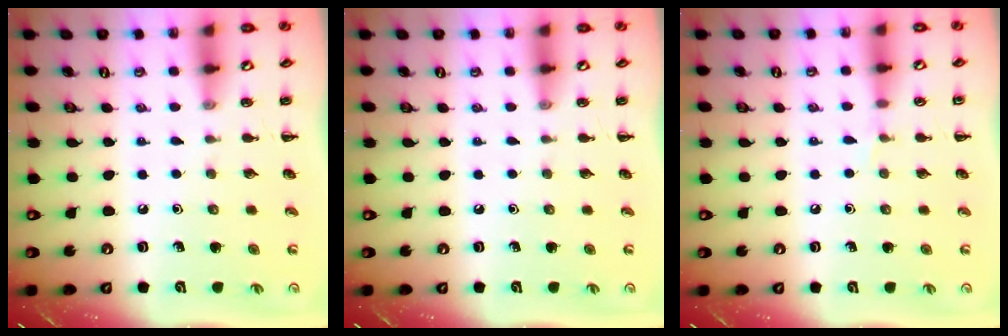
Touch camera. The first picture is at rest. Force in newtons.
{"total": 0.0}
{"total": 3.6, "press": 3.3, "slide": 1.3}